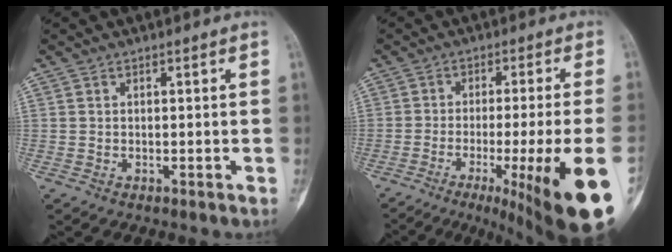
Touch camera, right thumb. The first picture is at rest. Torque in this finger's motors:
{"motor_torque": [0.74, 0.92, 2.01, -0.76, 0.15]}